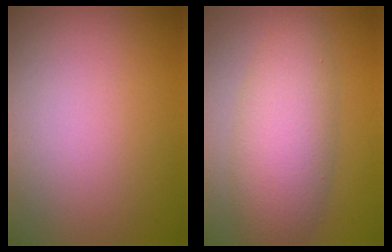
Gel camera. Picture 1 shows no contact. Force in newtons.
{"total": 6.1, "press": 6.1, "slide": 0.4}